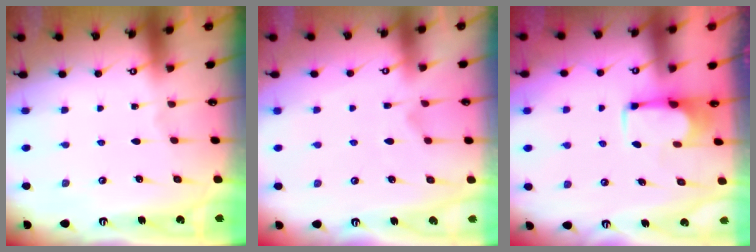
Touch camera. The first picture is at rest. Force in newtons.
{"total": 1.1, "press": 0.3, "slide": 1.0}
{"total": 1.9, "press": 1.7, "slide": 0.9}